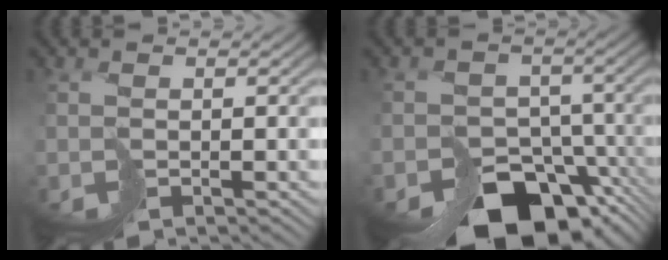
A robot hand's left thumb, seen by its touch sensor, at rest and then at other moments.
{"total": 11.2, "force": [-7.7, 6.8, 4.5], "torque": [-0.060, -0.030, -0.102]}